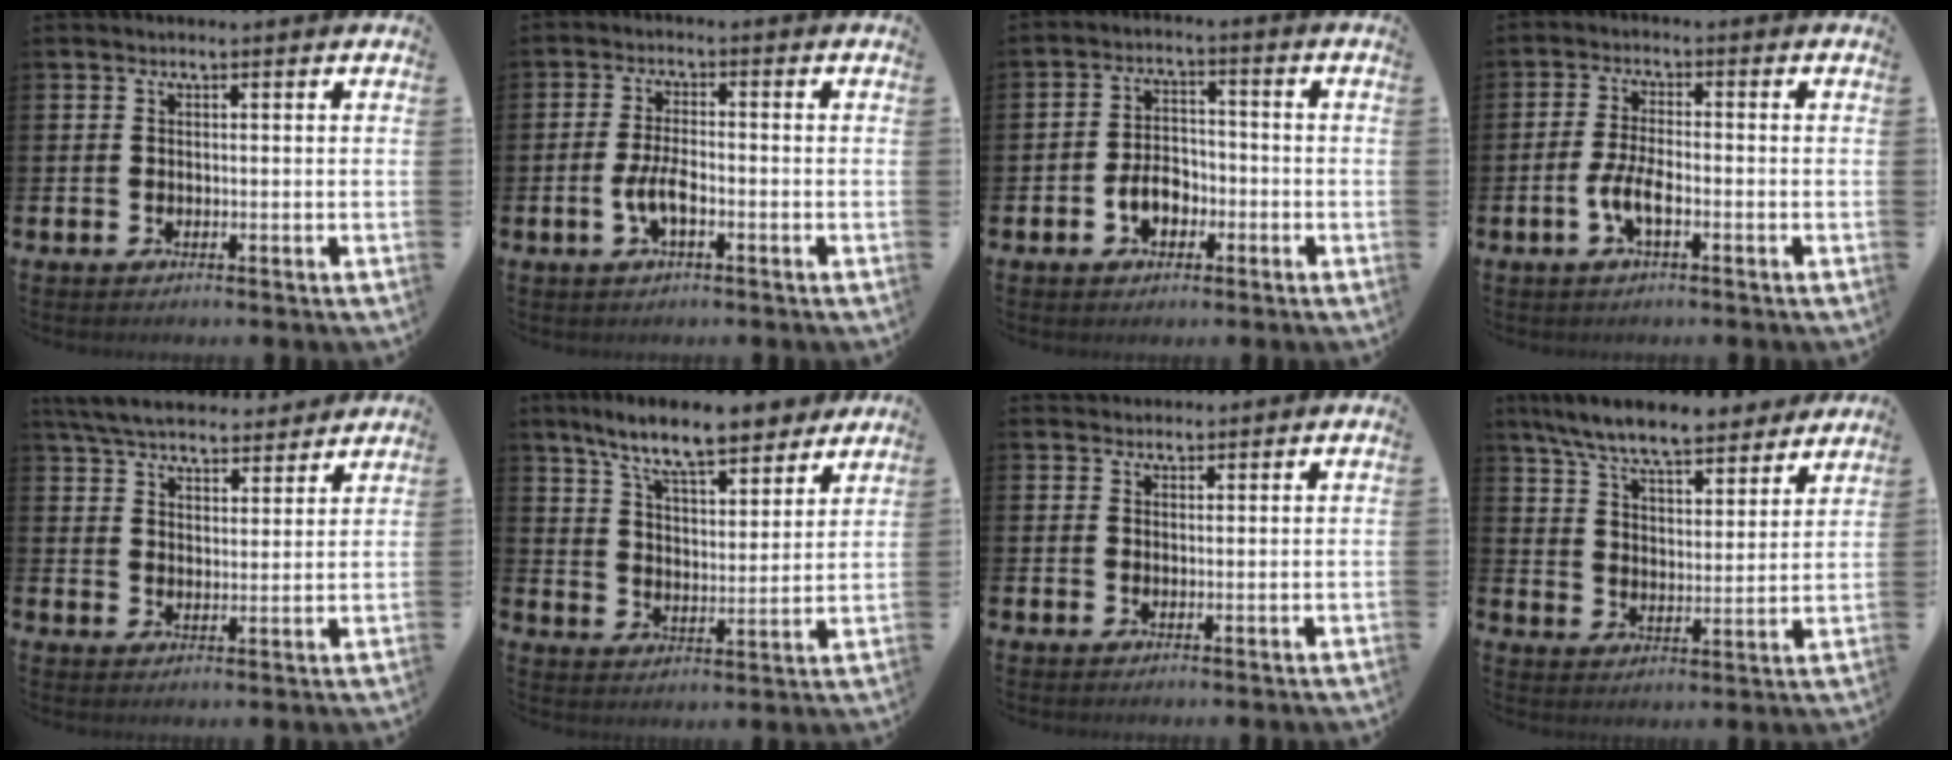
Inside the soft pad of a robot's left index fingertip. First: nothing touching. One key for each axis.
{"total": 3.9, "fx": -1.4, "fy": 1.4, "fz": 3.3, "tx": -0.079, "ty": 0.005, "tz": -0.027}
{"total": 4.2, "fx": -1.8, "fy": 2.9, "fz": 2.5, "tx": -0.040, "ty": 0.004, "tz": -0.038}
{"total": 3.8, "fx": -1.5, "fy": 1.1, "fz": 3.3, "tx": -0.077, "ty": 0.002, "tz": -0.029}
{"total": 6.3, "fx": 6.0, "fy": 1.3, "fz": 1.3, "tx": -0.055, "ty": -0.029, "tz": 0.109}
{"total": 10.4, "fx": 9.2, "fy": 1.8, "fz": 4.6, "tx": -0.110, "ty": -0.046, "tz": 0.163}
{"total": 1.9, "fx": 1.8, "fy": 0.5, "fz": -0.2, "tx": 0.008, "ty": -0.006, "tz": 0.033}
{"total": 8.7, "fx": 8.1, "fy": 1.3, "fz": 3.0, "tx": -0.098, "ty": -0.045, "tz": 0.144}